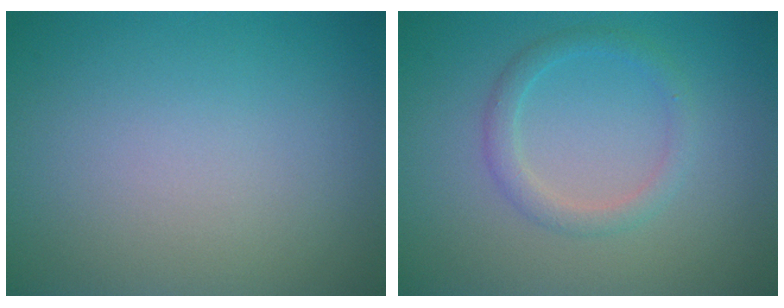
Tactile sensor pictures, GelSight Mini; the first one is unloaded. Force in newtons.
{"total": 2.0, "press": 2.0, "slide": 0.1}